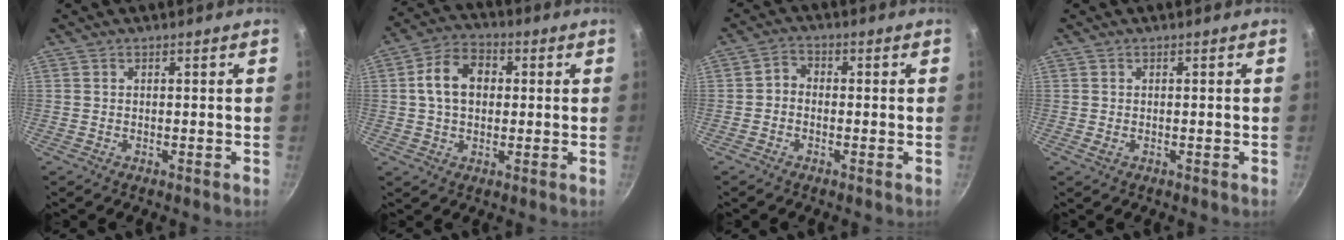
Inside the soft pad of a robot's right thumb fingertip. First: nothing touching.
{"total": 9.8, "force": [1.4, 7.1, 6.6], "torque": [-0.090, 0.020, 0.011]}
{"total": 2.6, "force": [-0.8, 2.1, 1.4], "torque": [-0.020, 0.017, -0.024]}
{"total": 0.8, "force": [-0.1, 0.3, 0.8], "torque": [-0.015, 0.000, 0.000]}